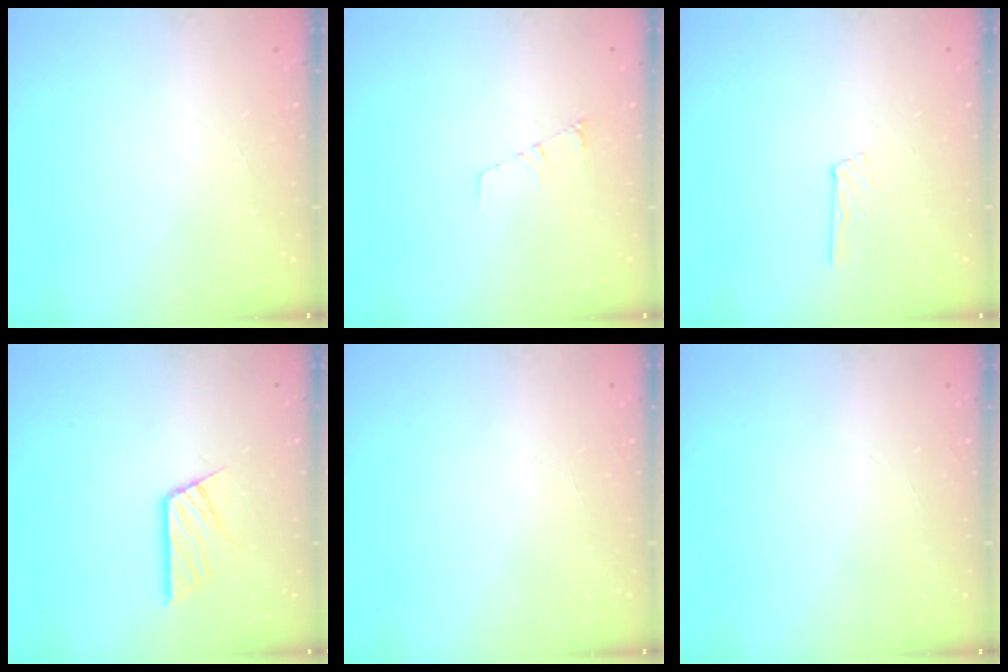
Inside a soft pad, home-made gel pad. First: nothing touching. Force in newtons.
{"total": 3.6, "press": 3.6, "slide": 0.4}
{"total": 3.1, "press": 3.1, "slide": 0.3}
{"total": 10.2, "press": 10.2, "slide": 0.7}
{"total": 0.0}
{"total": 0.0}